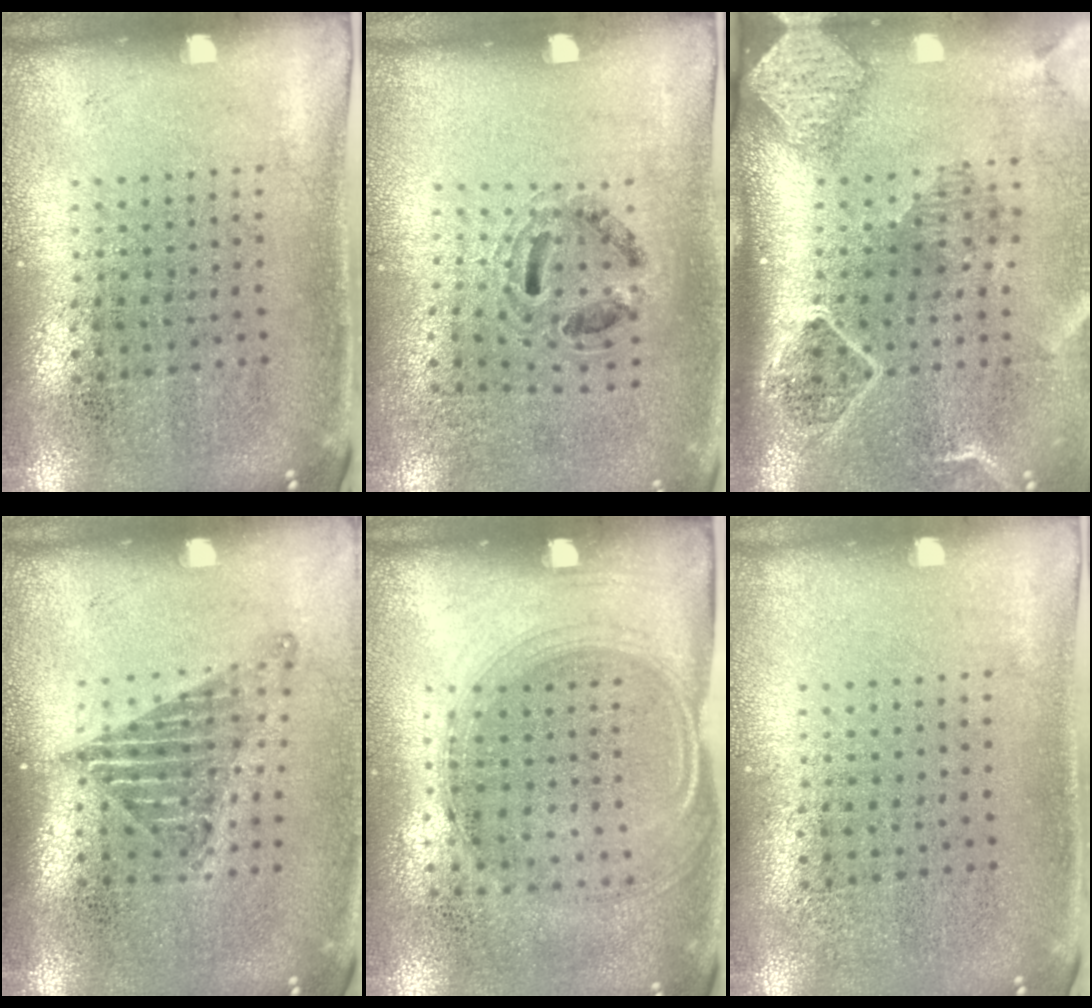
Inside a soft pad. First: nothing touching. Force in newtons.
{"total": 1.0, "press": 0.8, "slide": 0.5}
{"total": 2.7, "press": 2.0, "slide": 1.9}
{"total": 1.5, "press": 1.2, "slide": 0.9}
{"total": 1.5, "press": 1.3, "slide": 0.8}
{"total": 0.0}